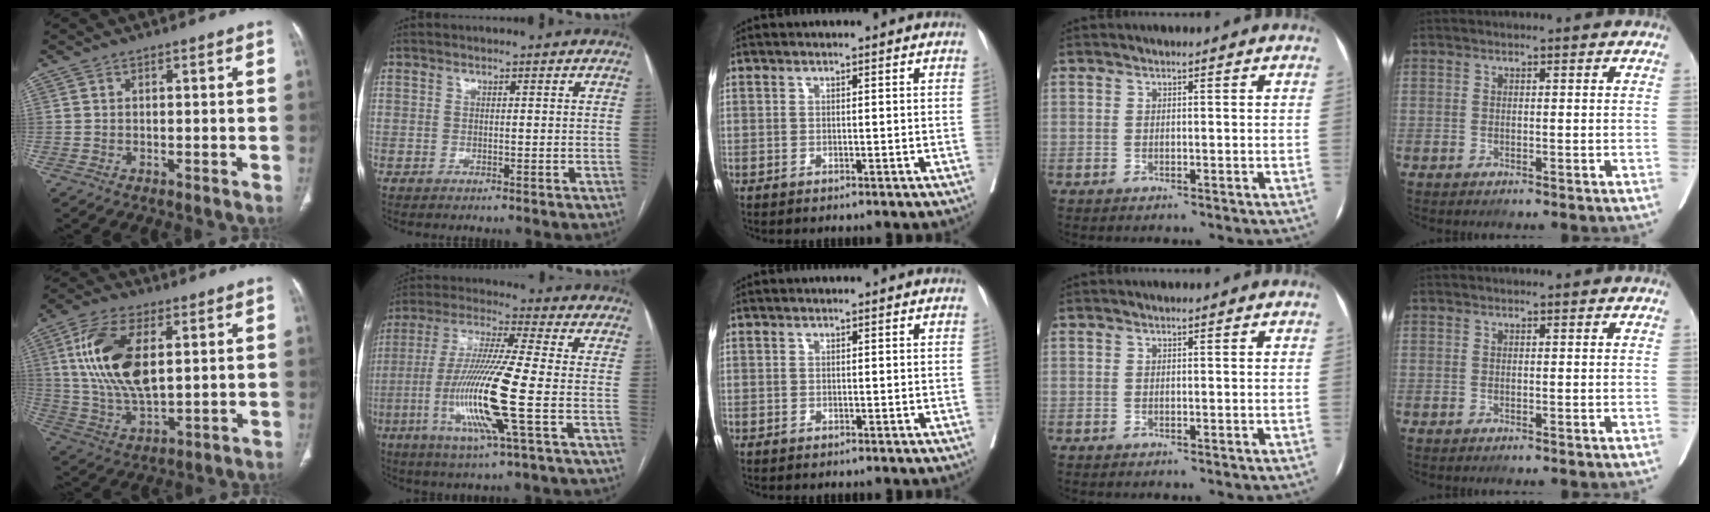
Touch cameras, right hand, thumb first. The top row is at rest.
{"thumb": {"total": 16.5, "force": [4.1, 8.1, 13.8], "torque": [-0.272, -0.013, 0.084]}, "index": {"total": 15.5, "force": [-3.7, -0.2, 15.1], "torque": [-0.311, -0.016, -0.078]}}